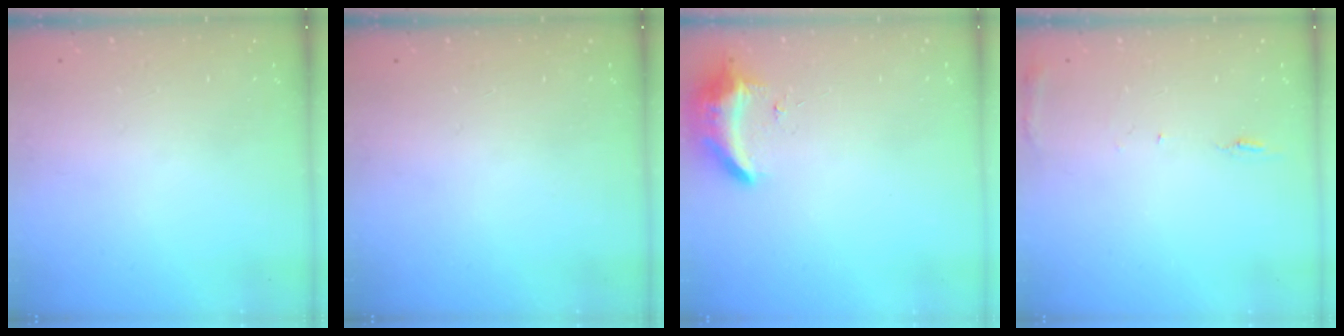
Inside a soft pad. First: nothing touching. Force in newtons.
{"total": 0.0}
{"total": 8.9, "press": 8.8, "slide": 1.6}
{"total": 5.7, "press": 5.7, "slide": 0.6}